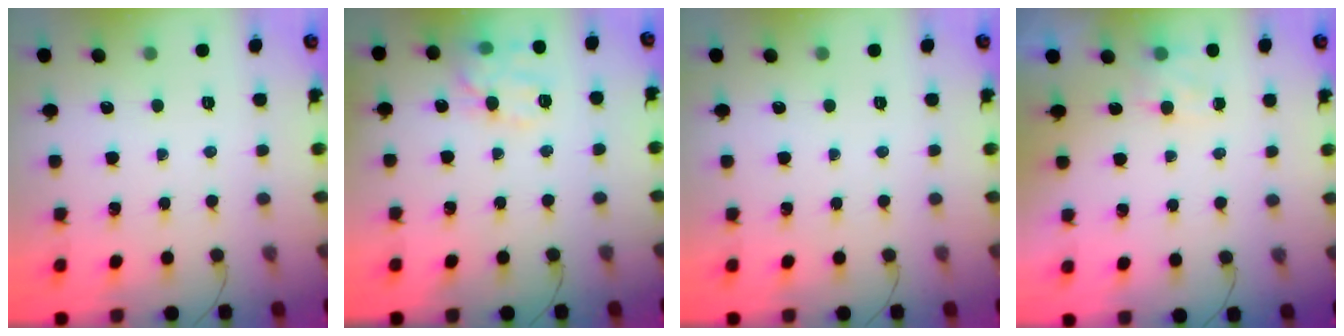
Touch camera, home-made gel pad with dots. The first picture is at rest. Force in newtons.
{"total": 11.9, "press": 11.8, "slide": 0.6}
{"total": 0.0}
{"total": 3.7, "press": 3.6, "slide": 1.0}